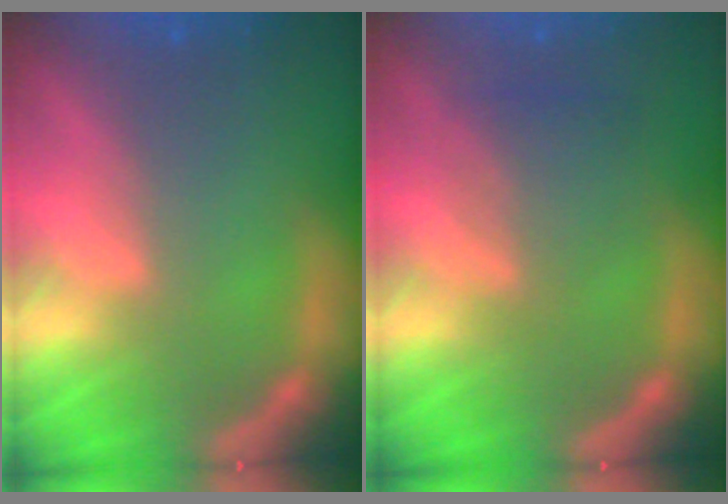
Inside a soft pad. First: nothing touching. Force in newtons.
{"total": 3.0}